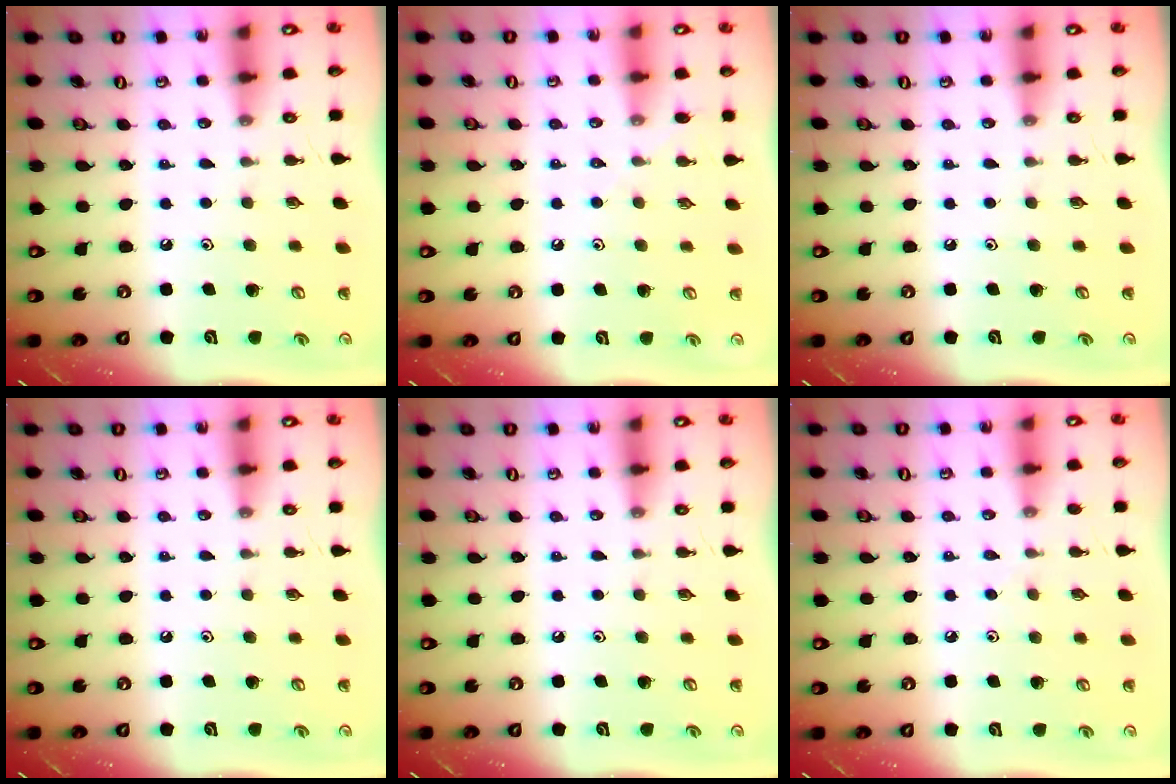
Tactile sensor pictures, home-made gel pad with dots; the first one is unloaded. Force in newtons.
{"total": 3.8, "press": 3.8, "slide": 0.6}
{"total": 0.0}
{"total": 0.0}
{"total": 0.0}
{"total": 2.9, "press": 2.8, "slide": 0.4}